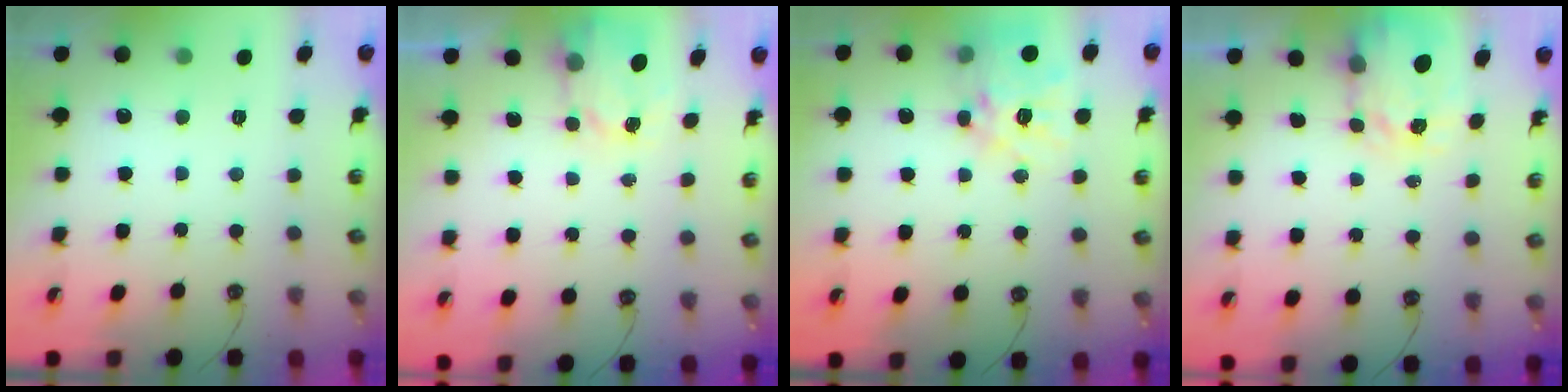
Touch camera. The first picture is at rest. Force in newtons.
{"total": 2.7, "press": 2.6, "slide": 0.4}
{"total": 15.0, "press": 14.9, "slide": 1.3}
{"total": 3.4, "press": 3.4, "slide": 0.3}